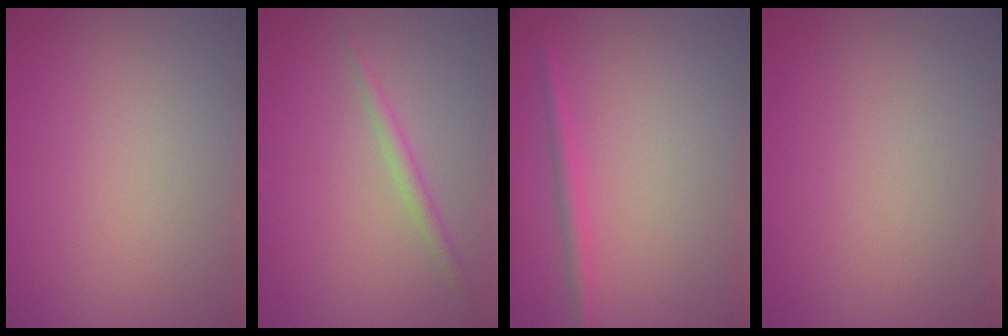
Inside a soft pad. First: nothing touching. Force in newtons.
{"total": 1.4, "press": 1.4, "slide": 0.0}
{"total": 1.5, "press": 1.5, "slide": 0.1}
{"total": 0.0}